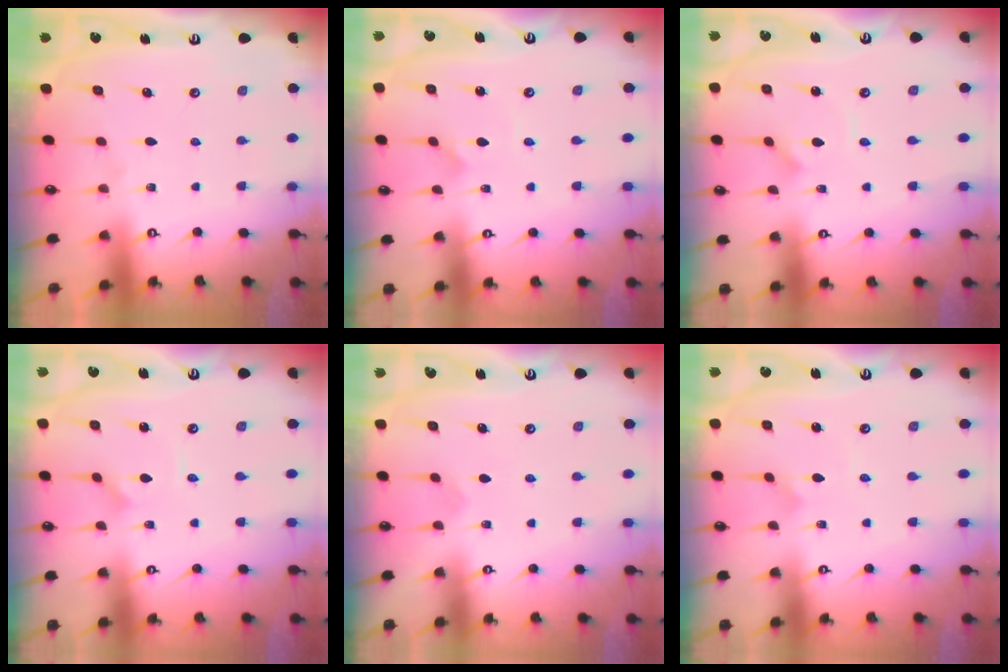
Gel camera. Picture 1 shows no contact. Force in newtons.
{"total": 1.8, "press": 1.8, "slide": 0.1}
{"total": 2.9, "press": 2.9, "slide": 0.2}
{"total": 1.4, "press": 1.4, "slide": 0.1}
{"total": 2.4, "press": 2.4, "slide": 0.2}
{"total": 1.5, "press": 1.5, "slide": 0.0}